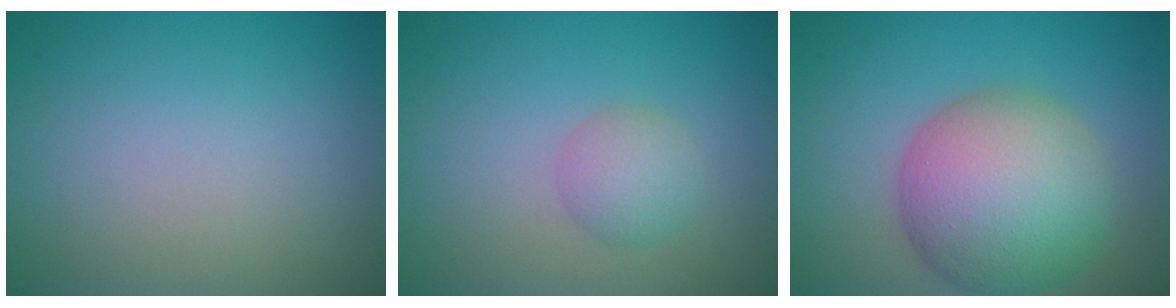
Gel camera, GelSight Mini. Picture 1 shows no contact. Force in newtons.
{"total": 2.3, "press": 2.3, "slide": 0.0}
{"total": 10.3, "press": 10.2, "slide": 0.5}